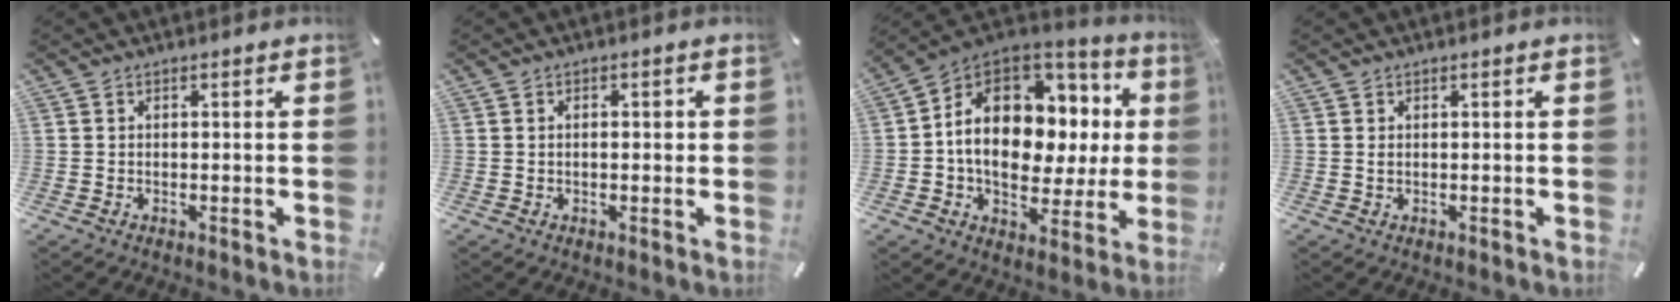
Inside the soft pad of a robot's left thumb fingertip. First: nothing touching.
{"total": 1.9, "force": [-0.1, 1.1, 1.5], "torque": [-0.023, 0.001, -0.005]}
{"total": 16.7, "force": [2.2, 11.9, 11.5], "torque": [-0.189, -0.020, 0.038]}
{"total": 0.6, "force": [0.1, 0.2, 0.5], "torque": [-0.011, 0.000, 0.001]}